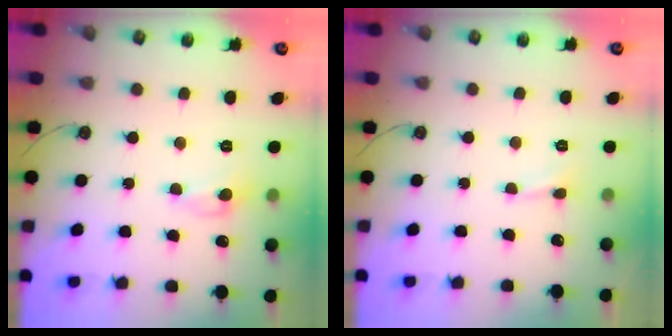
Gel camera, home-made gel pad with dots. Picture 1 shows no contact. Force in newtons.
{"total": 1.3, "press": 1.2, "slide": 0.4}